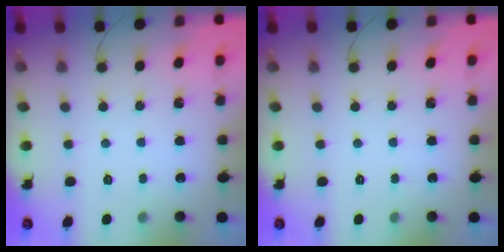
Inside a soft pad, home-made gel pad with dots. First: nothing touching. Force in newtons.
{"total": 0.0}